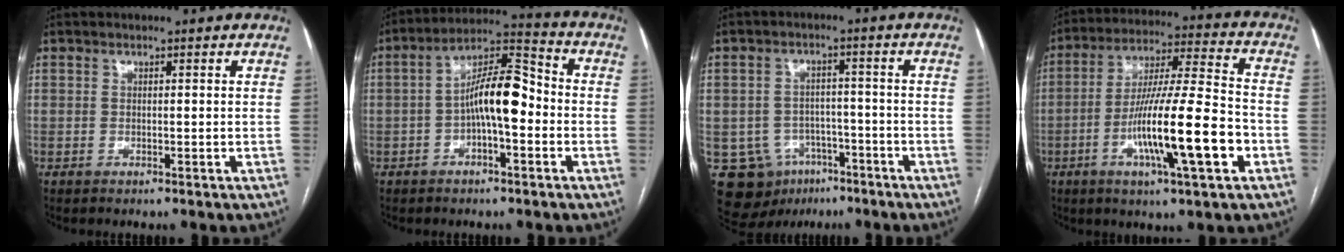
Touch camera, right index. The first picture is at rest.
{"total": 10.1, "force": [-1.6, 2.9, 9.6], "torque": [-0.169, 0.034, -0.030]}
{"total": 10.6, "force": [-5.2, 8.5, 3.5], "torque": [-0.062, 0.017, -0.068]}
{"total": 16.6, "force": [-5.2, 0.9, 15.7], "torque": [-0.274, -0.007, -0.088]}